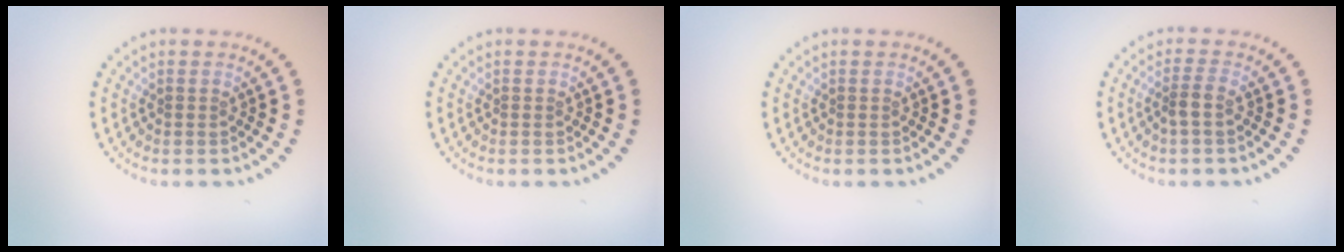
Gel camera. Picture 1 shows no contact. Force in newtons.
{"total": 0.0}
{"total": 0.0}
{"total": 1.4, "press": 1.1, "slide": 0.9}